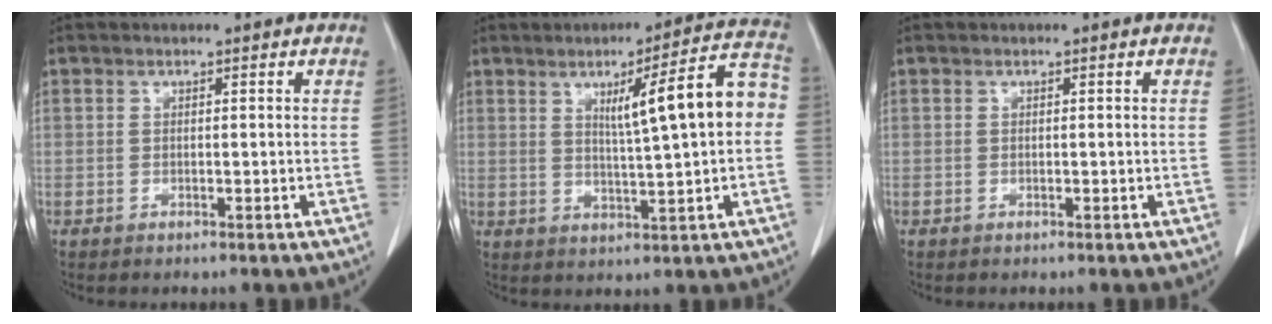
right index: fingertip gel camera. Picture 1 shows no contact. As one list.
[{"total": 11.6, "force": [1.5, 0.7, 11.5], "torque": [-0.160, 0.024, 0.023]}, {"total": 0.0}]